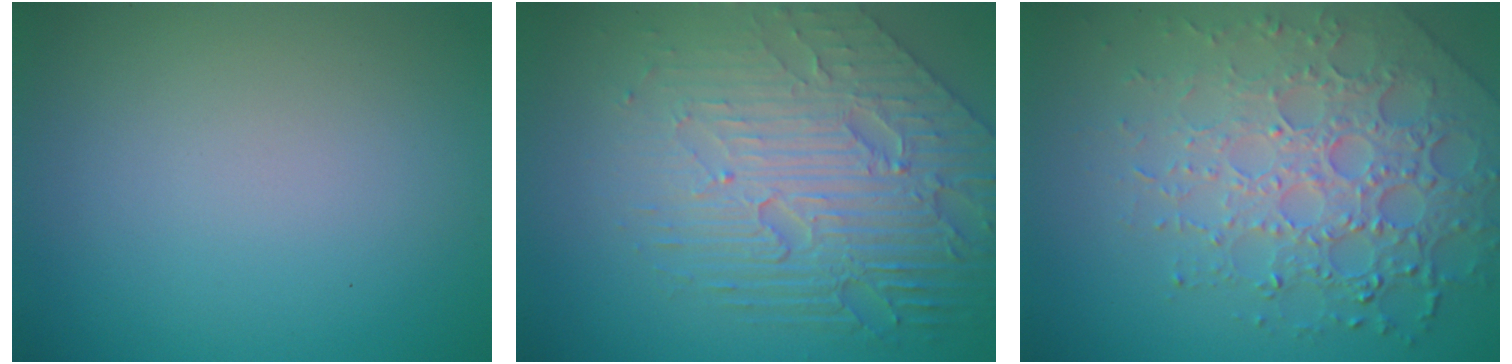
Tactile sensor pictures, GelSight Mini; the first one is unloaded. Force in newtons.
{"total": 8.4, "press": 5.6, "slide": 6.2}
{"total": 7.3, "press": 5.2, "slide": 5.1}